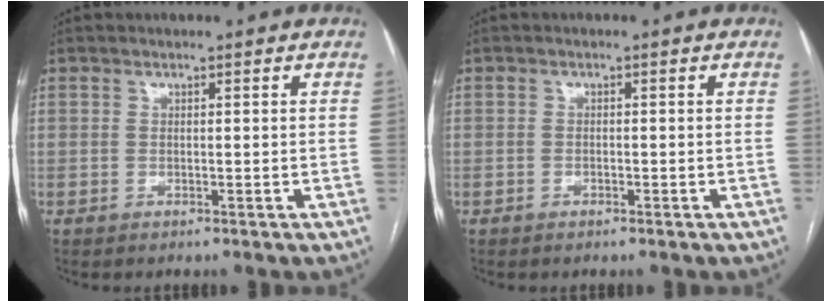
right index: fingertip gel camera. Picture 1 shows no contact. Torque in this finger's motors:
{"motor_torque": [-0.29, -0.13, -0.07, -0.01]}